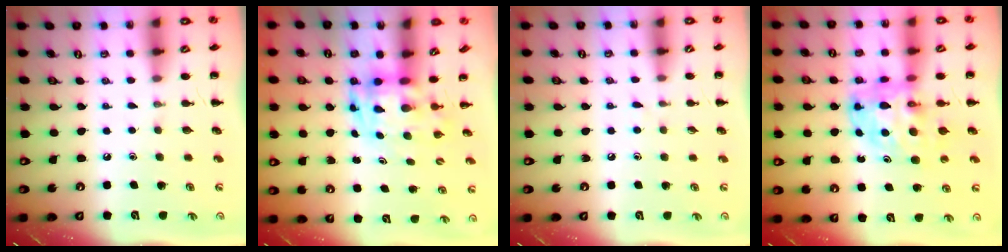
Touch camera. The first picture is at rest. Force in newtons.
{"total": 3.9, "press": 3.8, "slide": 0.7}
{"total": 3.7, "press": 3.4, "slide": 1.6}
{"total": 9.6, "press": 9.2, "slide": 2.8}